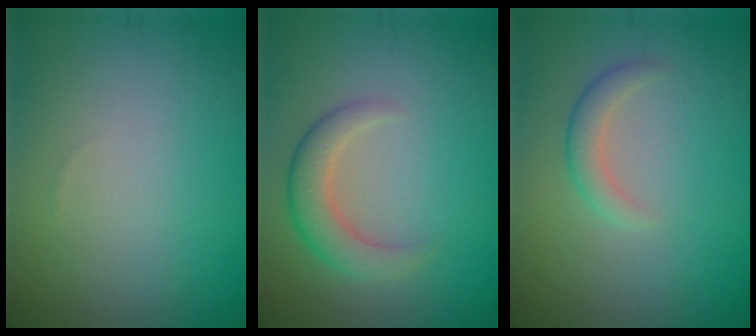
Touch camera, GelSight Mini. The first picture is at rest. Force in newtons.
{"total": 3.3, "press": 3.3, "slide": 0.3}
{"total": 1.7, "press": 1.7, "slide": 0.1}